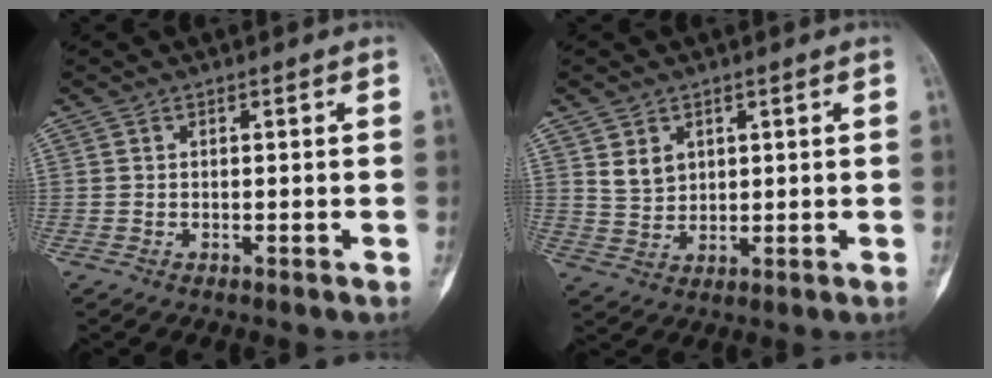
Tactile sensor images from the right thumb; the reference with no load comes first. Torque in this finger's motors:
{"motor_torque": [0.06, 0.37, 0.13, -0.14, 0.02]}